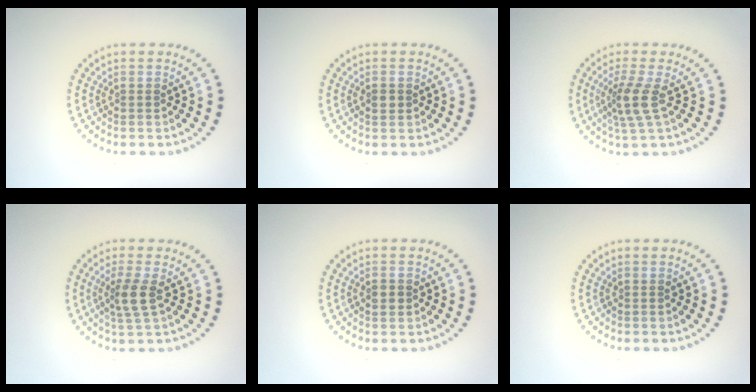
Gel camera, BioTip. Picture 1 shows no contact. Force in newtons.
{"total": 1.2, "press": 1.2, "slide": 0.0}
{"total": 2.9, "press": 2.2, "slide": 2.0}
{"total": 2.6, "press": 2.0, "slide": 1.7}
{"total": 1.4, "press": 1.4, "slide": 0.1}
{"total": 0.0}